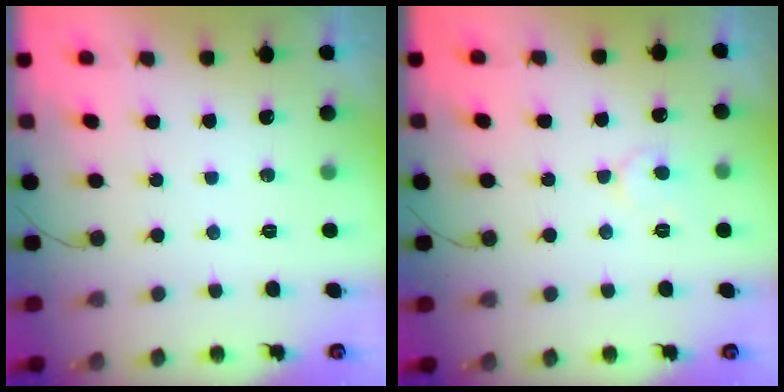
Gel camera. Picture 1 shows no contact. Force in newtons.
{"total": 4.2, "press": 4.2, "slide": 0.2}